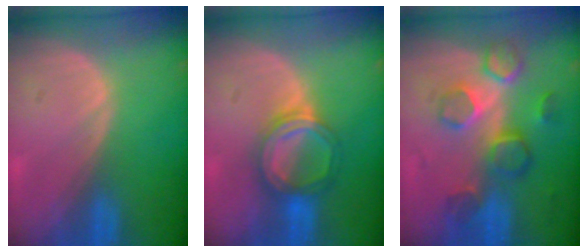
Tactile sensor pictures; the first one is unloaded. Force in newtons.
{"total": 6.2, "press": 5.7, "slide": 2.6}
{"total": 8.6, "press": 7.6, "slide": 4.0}